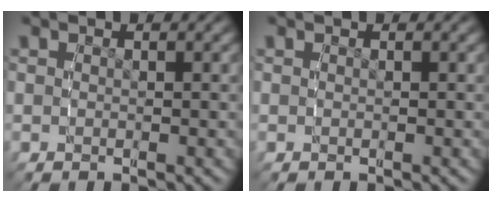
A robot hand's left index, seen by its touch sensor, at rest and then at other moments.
{"total": 0.0}